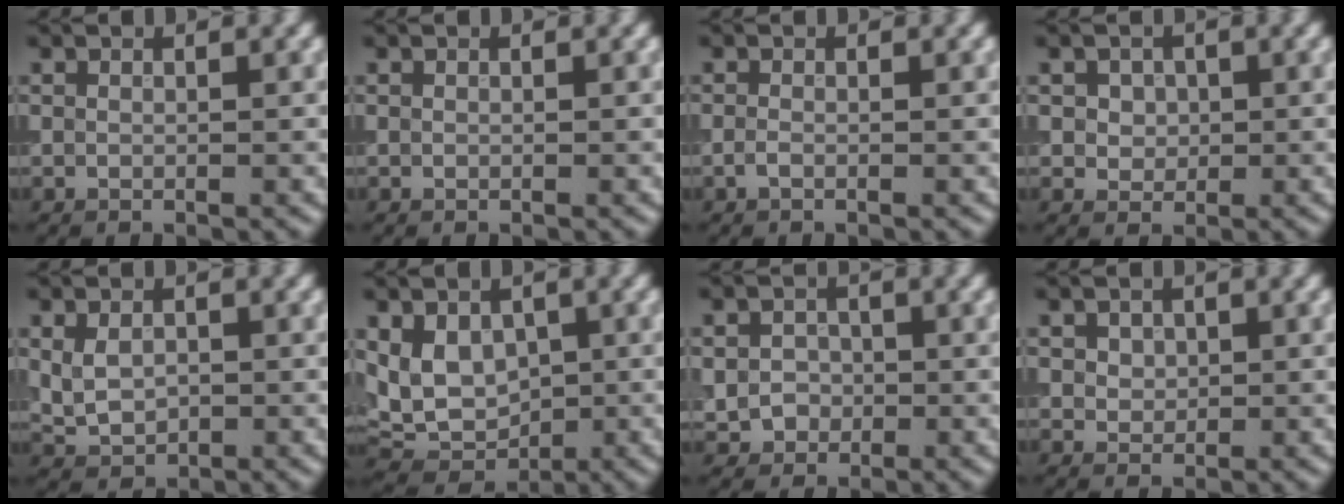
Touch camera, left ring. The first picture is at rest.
{"total": 0.0}
{"total": 0.7, "force": [-0.4, 0.3, 0.4], "torque": [-0.014, 0.000, -0.011]}
{"total": 2.5, "force": [0.8, 2.0, 1.2], "torque": [-0.031, 0.003, 0.020]}
{"total": 2.7, "force": [0.0, 2.0, 1.8], "torque": [-0.040, -0.004, 0.002]}
{"total": 5.1, "force": [0.8, 3.9, 3.2], "torque": [-0.062, -0.011, 0.012]}
{"total": 2.5, "force": [-0.5, 2.2, 1.0], "torque": [-0.016, -0.002, -0.015]}
{"total": 1.7, "force": [0.6, 1.4, 0.8], "torque": [-0.019, 0.002, 0.018]}